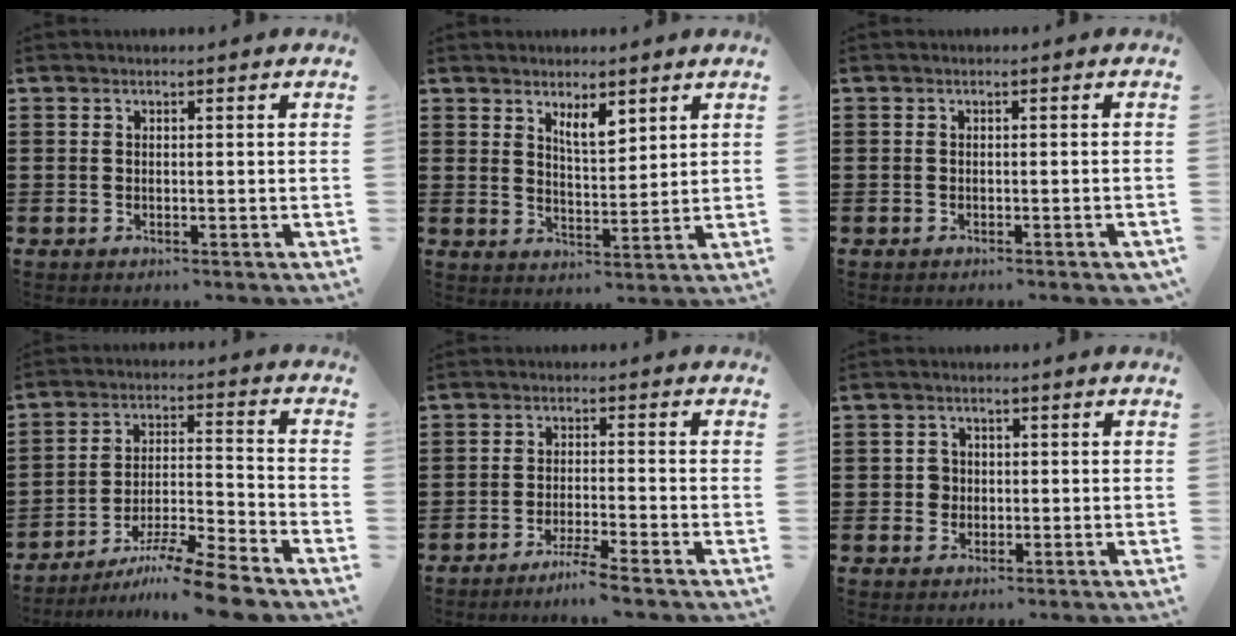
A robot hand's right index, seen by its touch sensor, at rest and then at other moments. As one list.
[{"total": 4.1, "force": [3.0, 1.3, 2.5], "torque": [-0.046, -0.004, 0.051]}, {"total": 0.7, "force": [-0.6, 0.1, 0.3], "torque": [-0.008, -0.003, -0.012]}, {"total": 9.2, "force": [-7.9, -0.3, 4.7], "torque": [-0.072, 0.011, -0.153]}, {"total": 3.5, "force": [-3.0, -0.6, 1.7], "torque": [-0.035, -0.006, -0.059]}, {"total": 2.0, "force": [-0.1, 1.9, 0.8], "torque": [-0.021, 0.008, -0.004]}]